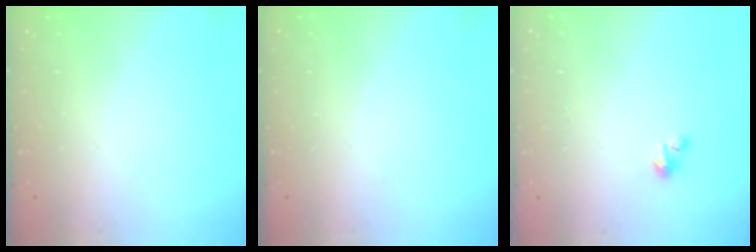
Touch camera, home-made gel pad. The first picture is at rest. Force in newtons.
{"total": 0.0}
{"total": 1.8, "press": 1.8, "slide": 0.1}